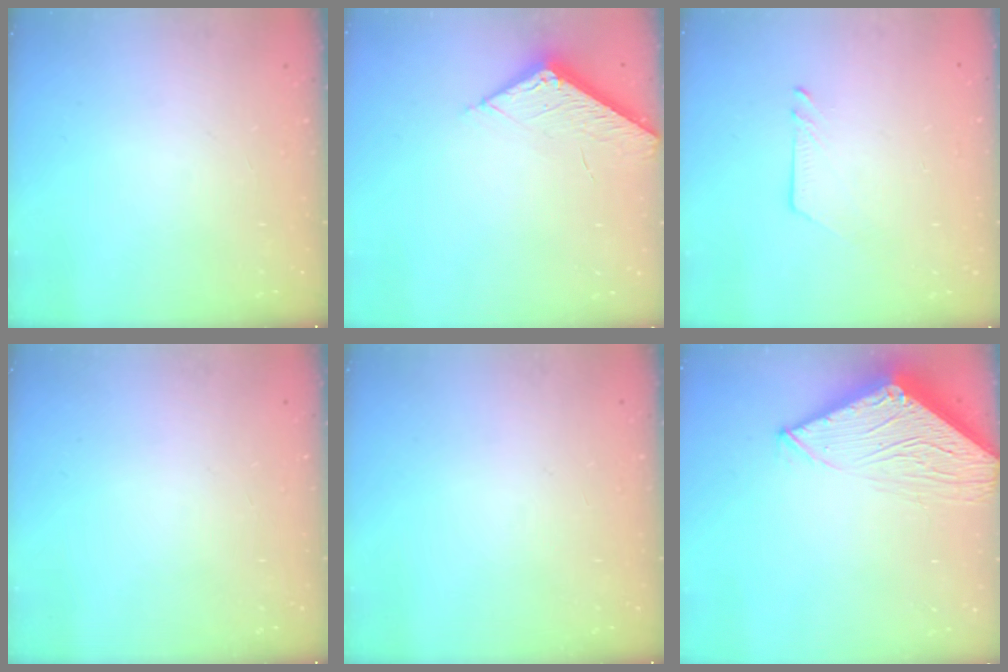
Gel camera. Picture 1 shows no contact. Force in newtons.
{"total": 6.1, "press": 6.1, "slide": 0.6}
{"total": 3.5, "press": 3.4, "slide": 0.3}
{"total": 0.0}
{"total": 0.0}
{"total": 11.2, "press": 11.1, "slide": 0.5}